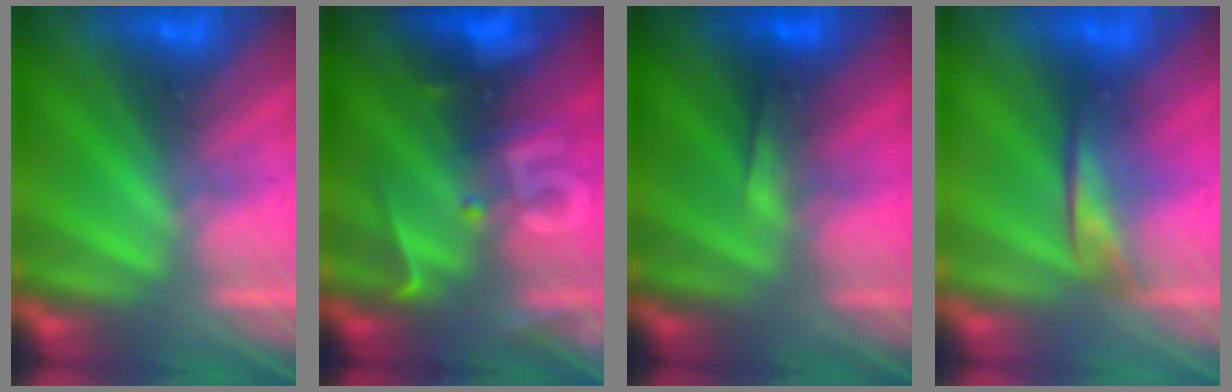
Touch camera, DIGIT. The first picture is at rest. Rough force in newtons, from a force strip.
{"total": 3.1}
{"total": 3.6}
{"total": 2.0}